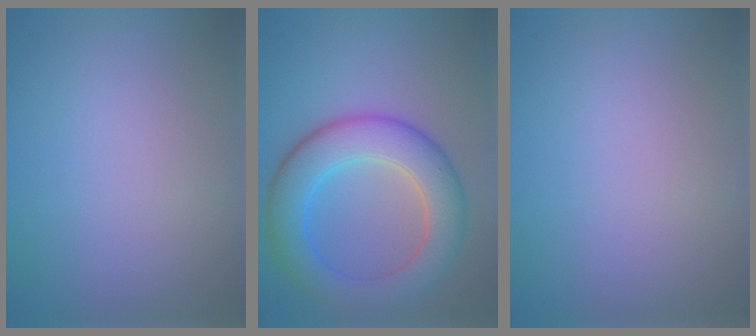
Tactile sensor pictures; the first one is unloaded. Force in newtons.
{"total": 7.3, "press": 7.3, "slide": 0.1}
{"total": 0.0}